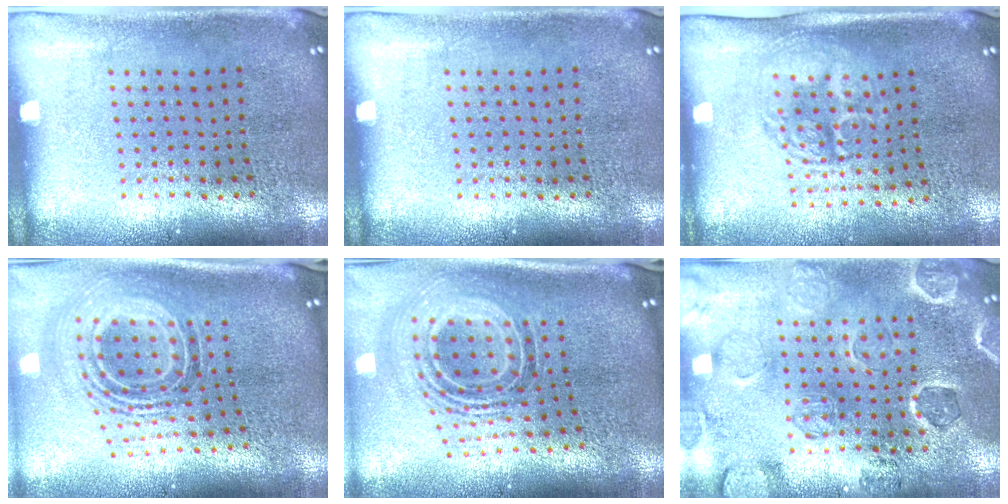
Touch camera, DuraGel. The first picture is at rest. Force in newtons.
{"total": 0.0}
{"total": 1.6, "press": 1.4, "slide": 0.8}
{"total": 1.9, "press": 1.4, "slide": 1.2}
{"total": 1.9, "press": 1.4, "slide": 1.2}
{"total": 0.7, "press": 0.7, "slide": 0.4}